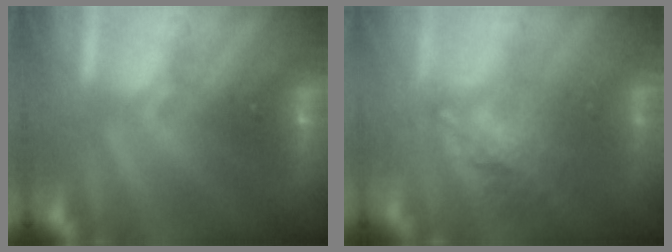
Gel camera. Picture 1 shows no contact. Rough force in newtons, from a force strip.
{"total": 3.8}